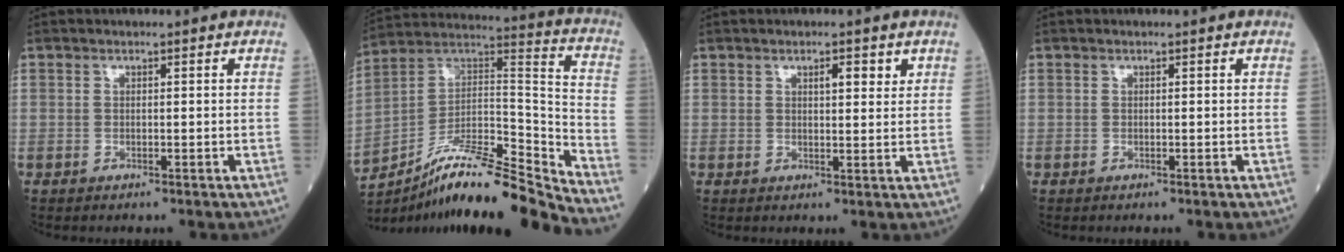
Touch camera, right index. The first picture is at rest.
{"total": 19.5, "force": [-16.6, -0.4, 10.4], "torque": [-0.176, 0.030, -0.295]}
{"total": 2.8, "force": [1.6, 0.8, 2.1], "torque": [-0.031, -0.001, 0.022]}
{"total": 0.0}